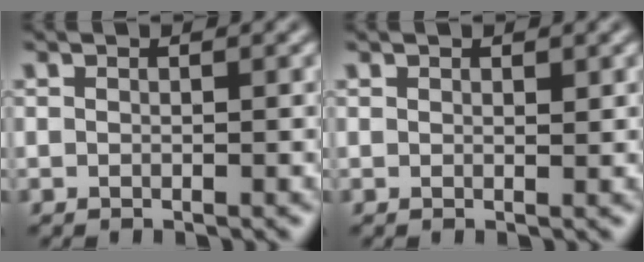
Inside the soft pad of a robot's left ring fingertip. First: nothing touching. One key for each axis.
{"total": 0.5, "fx": 0.5, "fy": 0.1, "fz": 0.2, "tx": -0.004, "ty": -0.003, "tz": 0.009}